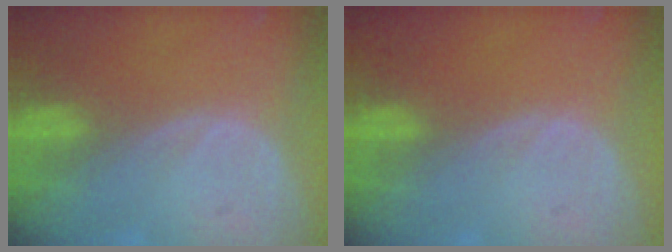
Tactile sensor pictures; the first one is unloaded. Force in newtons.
{"total": 0.0}